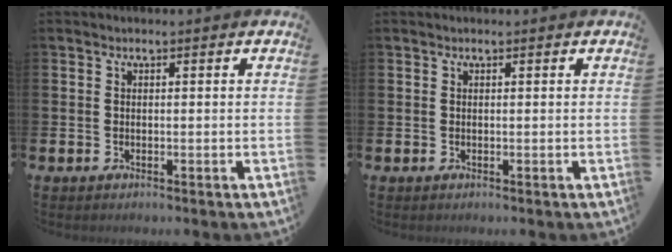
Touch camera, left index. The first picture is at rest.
{"total": 0.0}